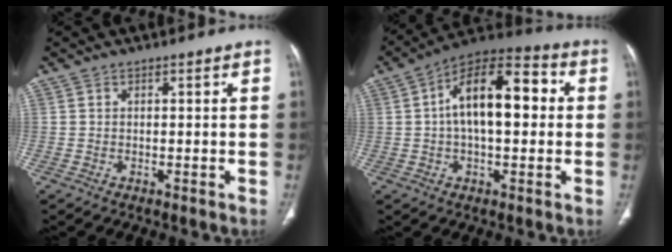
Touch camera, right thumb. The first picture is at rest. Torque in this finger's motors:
{"motor_torque": [0.77, 1.71, 0.69, -0.29, 0.28]}